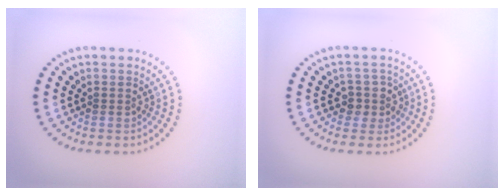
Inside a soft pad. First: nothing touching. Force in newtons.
{"total": 2.1, "press": 1.8, "slide": 0.9}